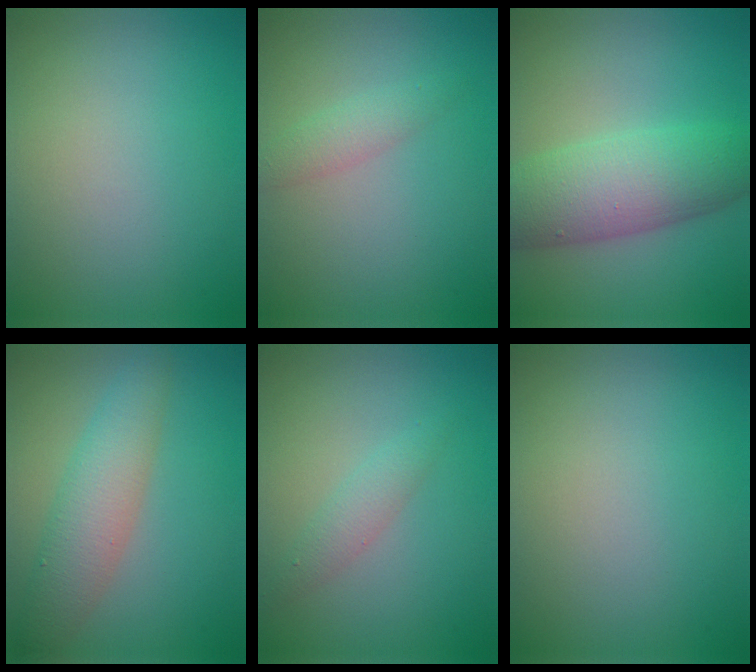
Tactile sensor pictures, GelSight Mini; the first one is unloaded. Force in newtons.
{"total": 1.7, "press": 1.7, "slide": 0.1}
{"total": 7.2, "press": 7.2, "slide": 0.1}
{"total": 4.6, "press": 4.6, "slide": 0.0}
{"total": 1.6, "press": 1.6, "slide": 0.1}
{"total": 0.0}